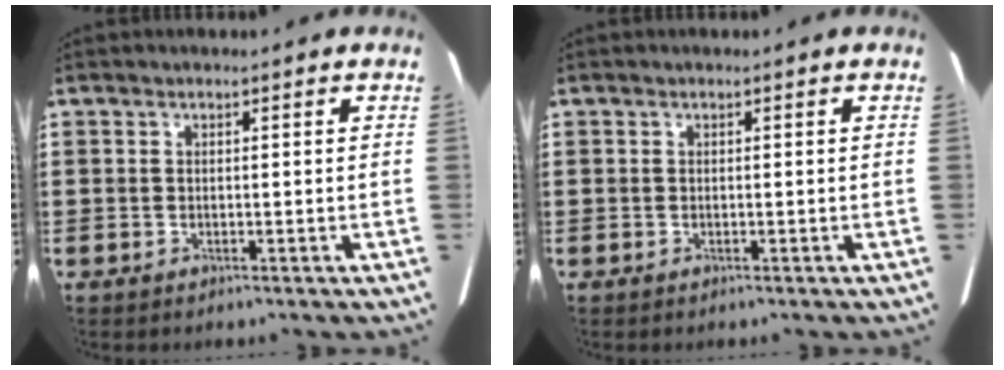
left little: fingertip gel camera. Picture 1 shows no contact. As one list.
[{"total": 0.0}]